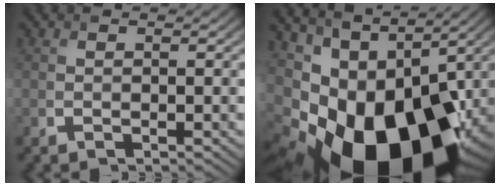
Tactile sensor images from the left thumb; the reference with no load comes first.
{"total": 18.8, "force": [-4.3, 12.2, 13.7], "torque": [-0.231, -0.023, -0.049]}